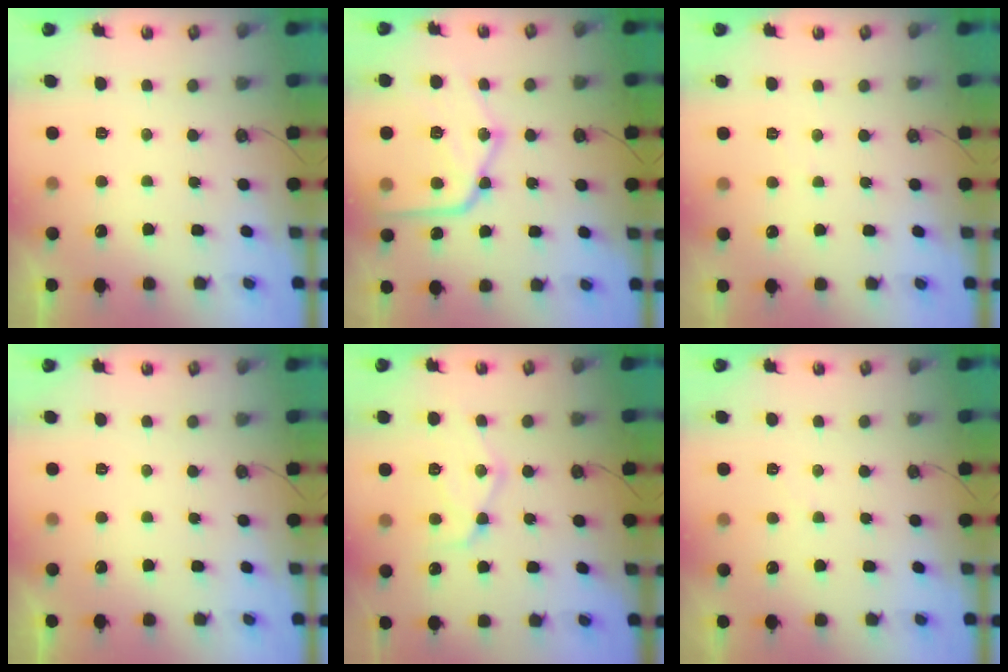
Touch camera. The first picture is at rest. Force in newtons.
{"total": 23.3, "press": 23.2, "slide": 2.4}
{"total": 1.9, "press": 1.9, "slide": 0.4}
{"total": 0.0}
{"total": 13.8, "press": 13.7, "slide": 1.1}
{"total": 3.4, "press": 3.4, "slide": 0.7}